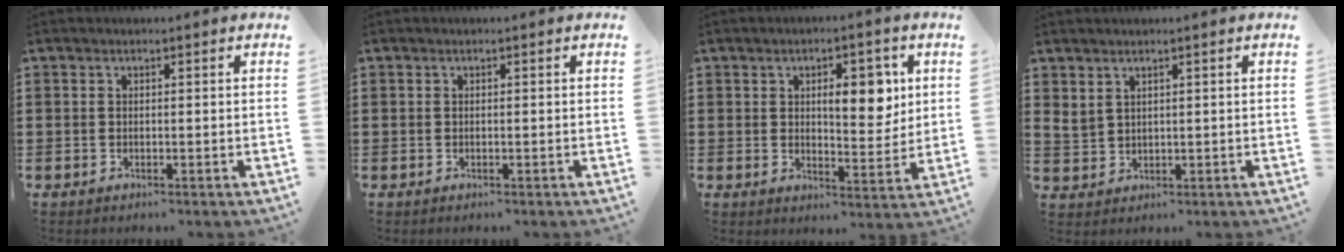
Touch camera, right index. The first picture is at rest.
{"total": 0.0}
{"total": 7.1, "force": [2.0, 3.2, 6.0], "torque": [-0.085, -0.004, 0.024]}
{"total": 2.0, "force": [1.7, 1.1, 0.5], "torque": [-0.017, 0.004, 0.033]}